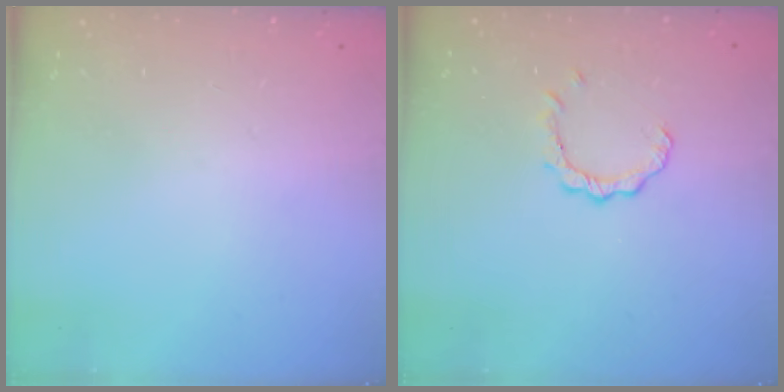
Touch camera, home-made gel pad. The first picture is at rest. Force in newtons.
{"total": 2.4, "press": 2.4, "slide": 0.3}